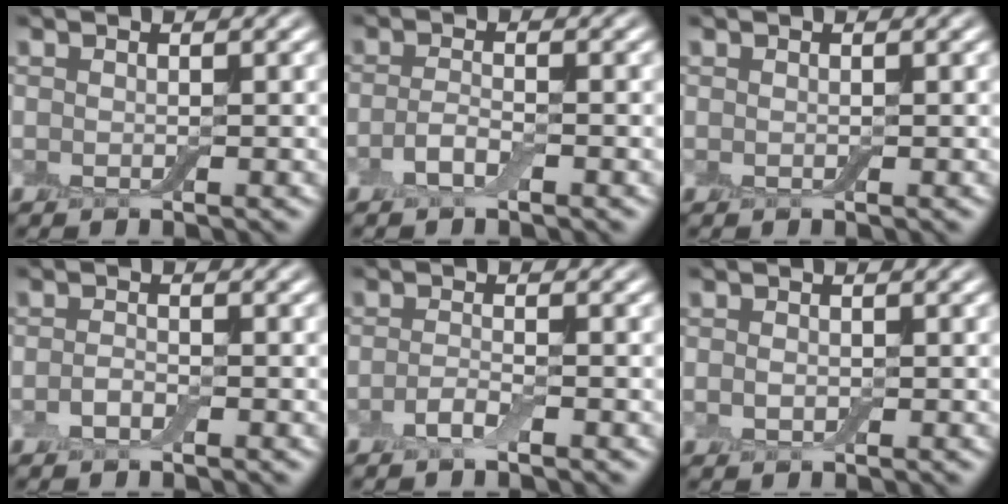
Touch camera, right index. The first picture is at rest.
{"total": 1.6, "force": [-0.8, 0.5, 1.3], "torque": [-0.033, 0.005, -0.022]}
{"total": 0.0}
{"total": 1.0, "force": [-0.5, 0.5, 0.7], "torque": [-0.018, 0.004, -0.013]}
{"total": 1.4, "force": [-0.8, 0.3, 1.1], "torque": [-0.026, 0.005, -0.021]}
{"total": 0.7, "force": [0.1, 0.6, 0.3], "torque": [-0.007, 0.002, 0.000]}